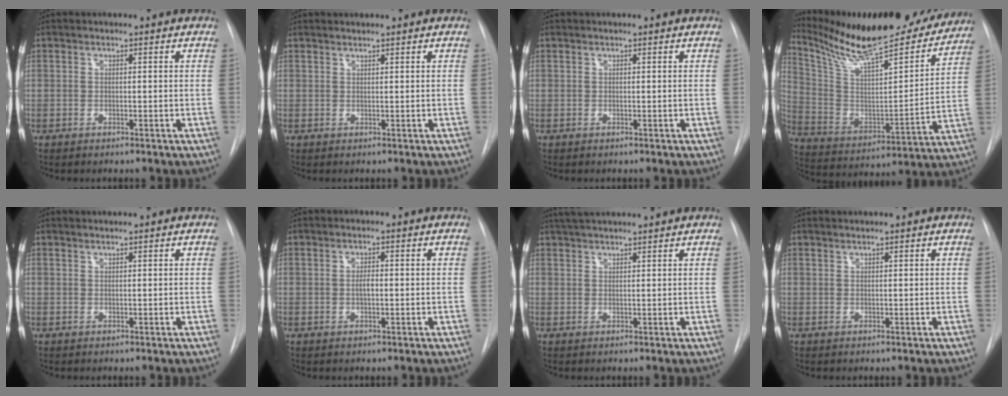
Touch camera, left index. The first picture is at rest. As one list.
[{"total": 0.7, "force": [0.7, -0.1, 0.1], "torque": [-0.007, 0.003, 0.016]}, {"total": 0.0}, {"total": 26.2, "force": [23.2, 4.2, 11.5], "torque": [-0.195, -0.030, 0.348]}, {"total": 1.3, "force": [1.3, -0.2, 0.4], "torque": [-0.006, 0.013, 0.026]}, {"total": 1.3, "force": [-0.1, 0.4, 1.3], "torque": [-0.025, -0.001, -0.002]}, {"total": 7.7, "force": [7.0, 0.0, 3.2], "torque": [-0.057, 0.035, 0.105]}, {"total": 1.6, "force": [1.5, -0.1, 0.4], "torque": [-0.006, 0.013, 0.028]}]